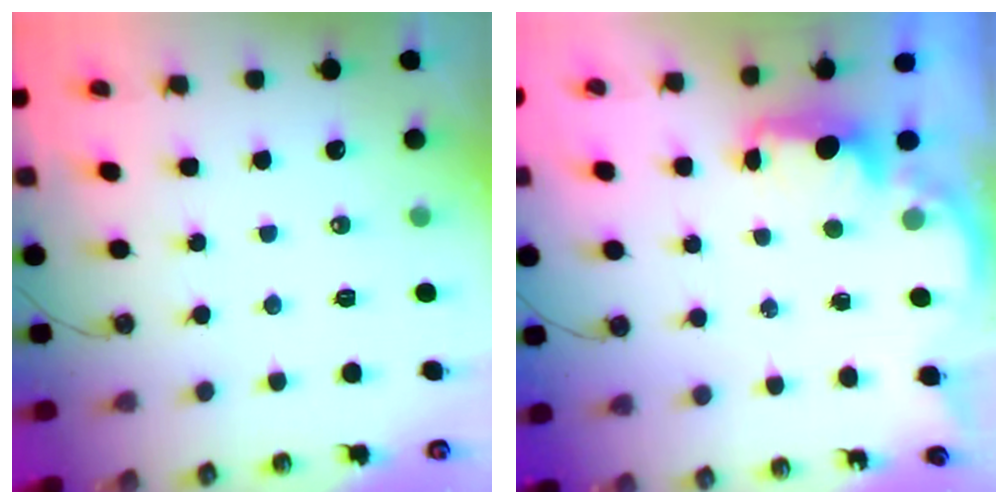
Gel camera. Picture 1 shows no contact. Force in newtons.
{"total": 2.3, "press": 2.1, "slide": 0.8}